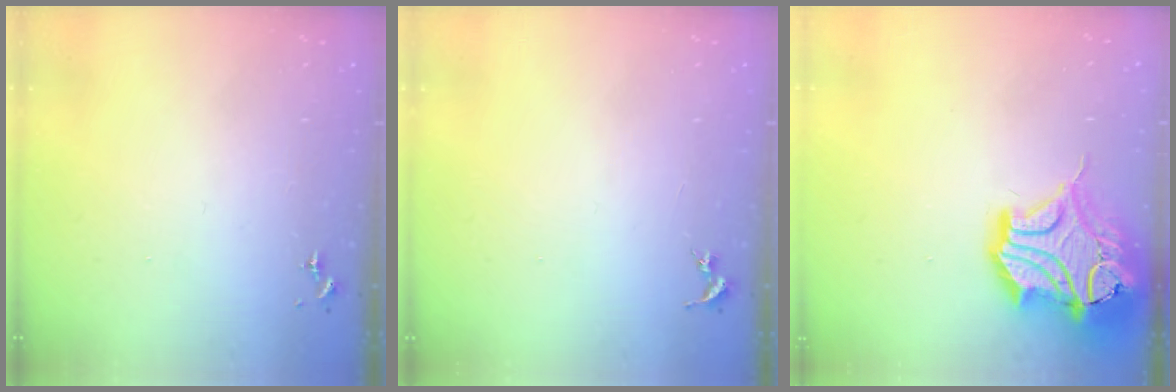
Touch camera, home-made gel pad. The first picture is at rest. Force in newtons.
{"total": 0.0}
{"total": 19.2, "press": 18.9, "slide": 3.2}